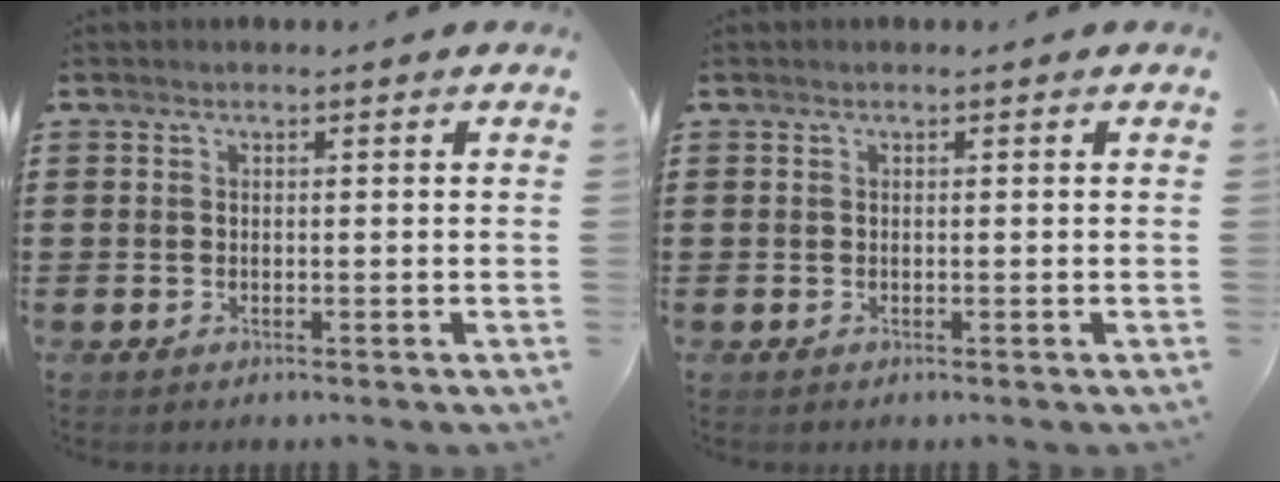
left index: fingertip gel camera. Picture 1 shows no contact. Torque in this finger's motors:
{"motor_torque": [-0.03, -0.03, 0.00, 0.00]}